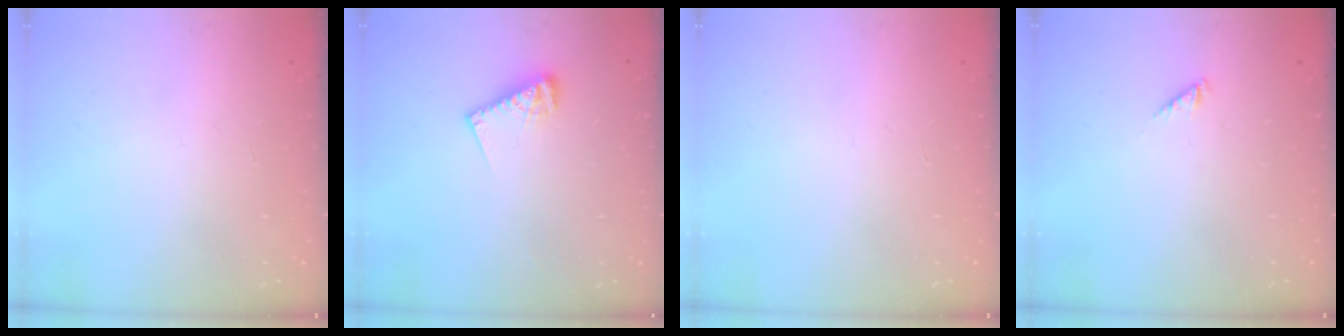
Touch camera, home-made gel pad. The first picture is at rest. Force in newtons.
{"total": 7.7, "press": 7.7, "slide": 0.8}
{"total": 0.0}
{"total": 0.9, "press": 0.8, "slide": 0.3}